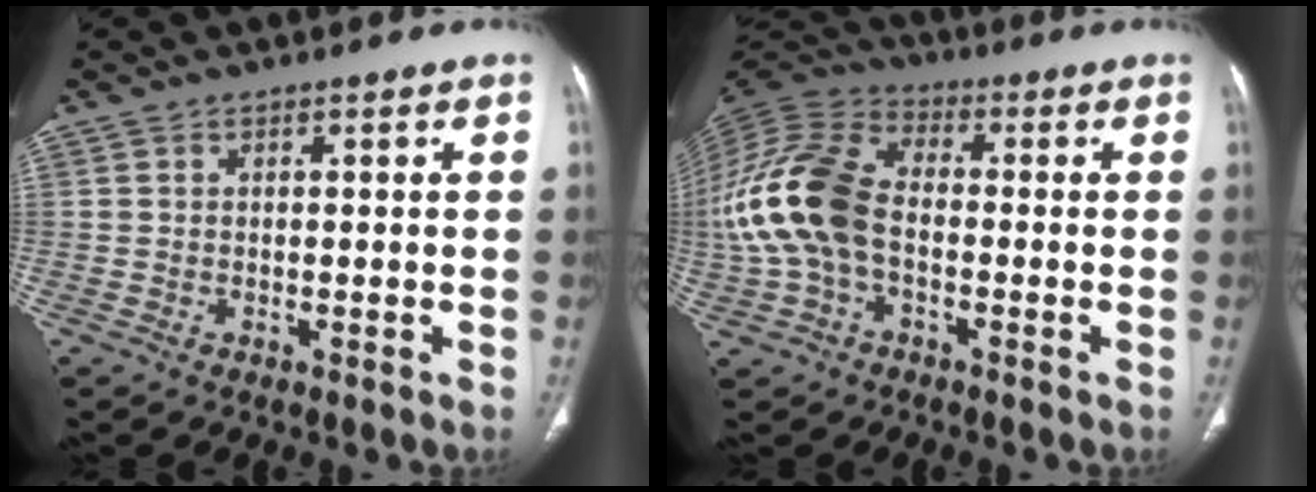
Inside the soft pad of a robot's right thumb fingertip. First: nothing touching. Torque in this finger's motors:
{"motor_torque": [1.70, 1.87, 1.72, -0.40, 0.50]}